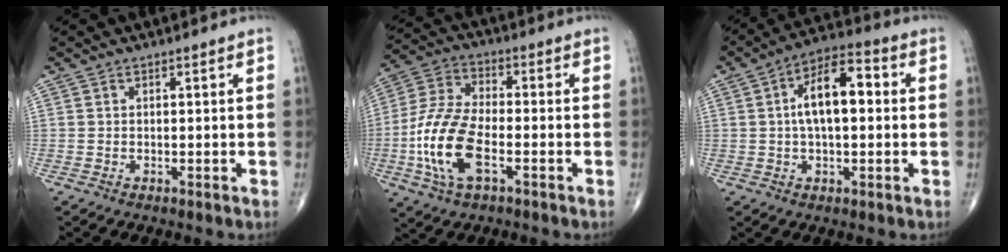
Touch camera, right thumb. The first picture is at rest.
{"total": 14.2, "force": [-4.2, 6.5, 11.9], "torque": [-0.257, 0.016, -0.083]}
{"total": 11.4, "force": [1.3, 5.5, 9.9], "torque": [-0.161, 0.025, 0.011]}